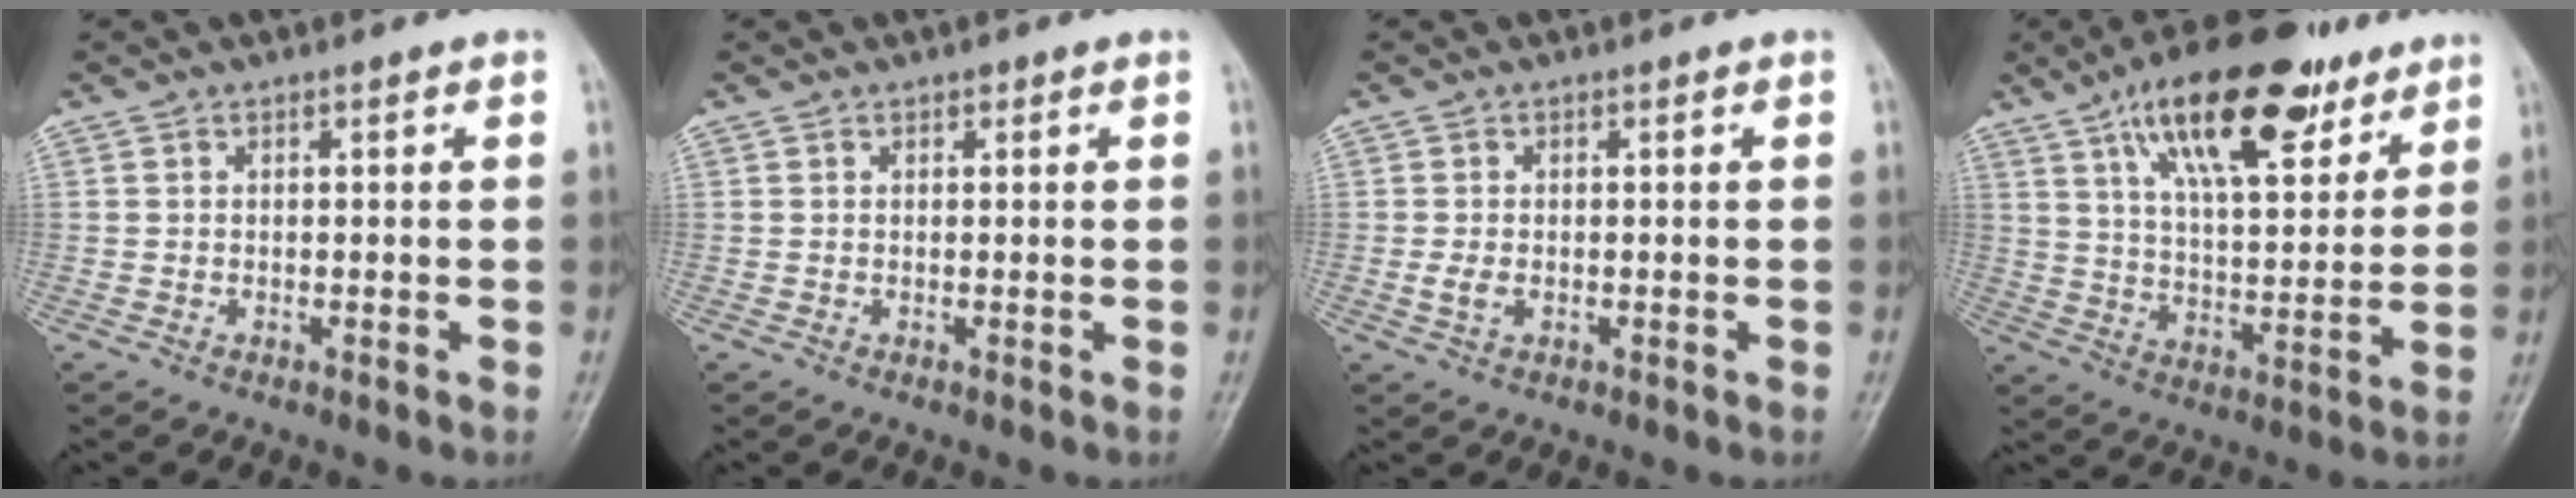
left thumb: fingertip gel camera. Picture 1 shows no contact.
{"total": 0.7, "force": [0.4, 0.4, 0.3], "torque": [0.000, -0.001, 0.004]}
{"total": 2.0, "force": [-0.3, 1.3, 1.5], "torque": [-0.033, -0.003, -0.008]}
{"total": 21.0, "force": [12.2, 8.3, 14.9], "torque": [-0.210, -0.035, 0.205]}